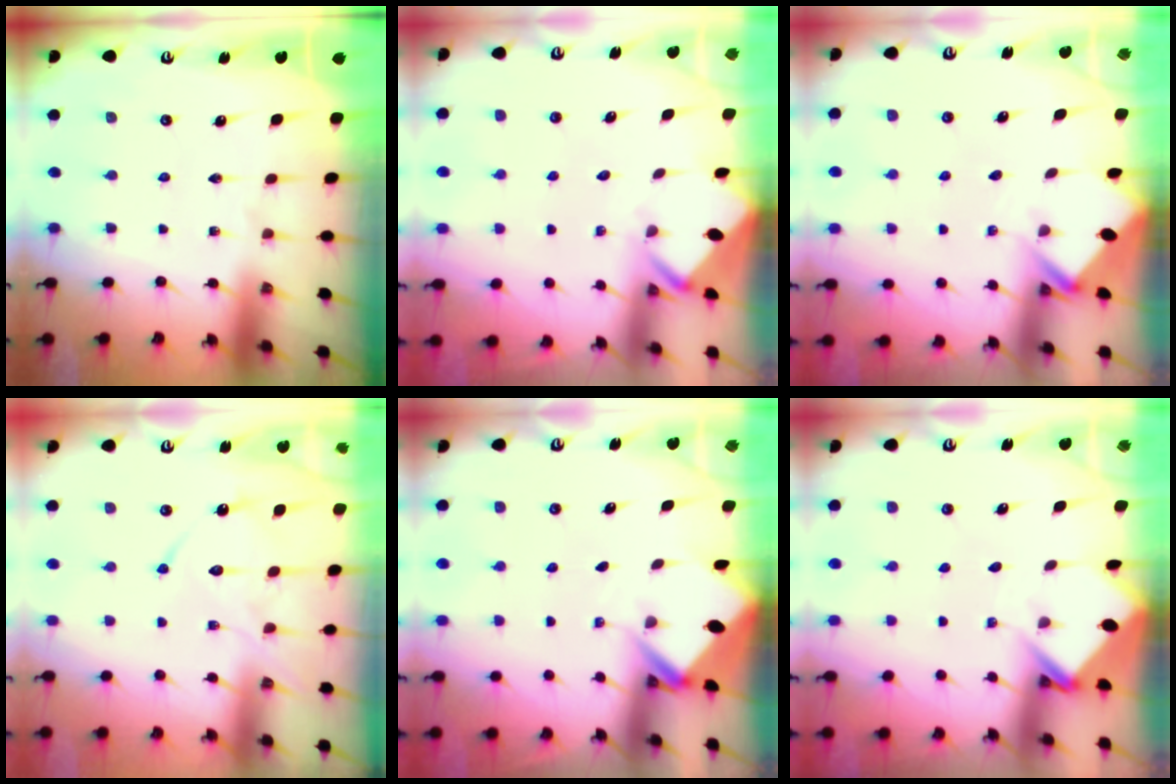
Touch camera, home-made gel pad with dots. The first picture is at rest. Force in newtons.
{"total": 3.5, "press": 3.5, "slide": 0.1}
{"total": 2.7, "press": 2.7, "slide": 0.2}
{"total": 11.8, "press": 11.7, "slide": 0.7}
{"total": 2.7, "press": 2.7, "slide": 0.1}
{"total": 3.8, "press": 3.8, "slide": 0.1}